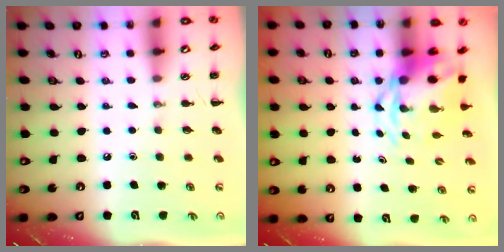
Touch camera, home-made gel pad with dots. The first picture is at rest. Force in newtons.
{"total": 5.5, "press": 5.3, "slide": 1.3}